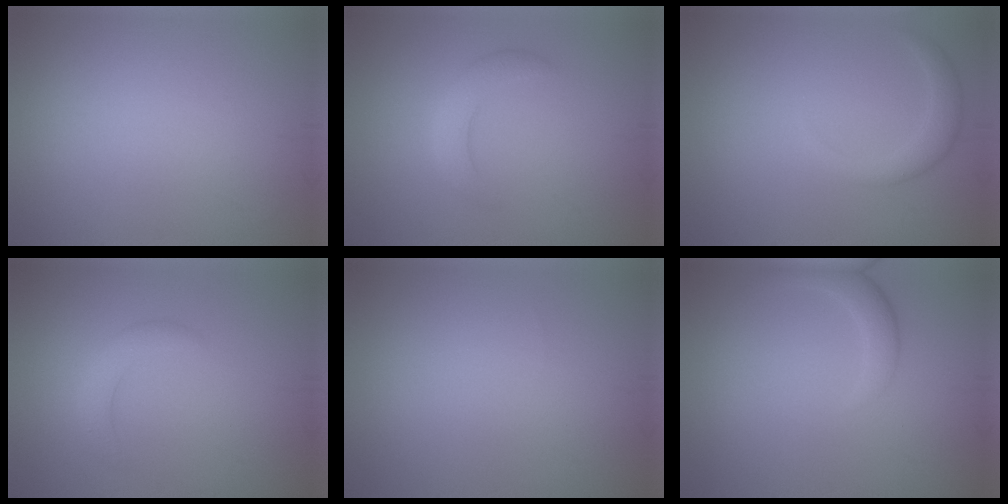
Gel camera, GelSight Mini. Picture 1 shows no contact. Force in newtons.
{"total": 2.6, "press": 2.6, "slide": 0.3}
{"total": 2.1, "press": 2.1, "slide": 0.1}
{"total": 2.2, "press": 2.2, "slide": 0.1}
{"total": 0.0}
{"total": 2.2, "press": 2.2, "slide": 0.2}